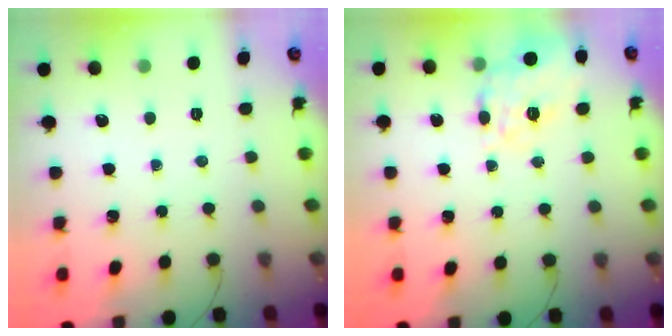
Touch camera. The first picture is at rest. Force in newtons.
{"total": 18.9, "press": 18.8, "slide": 2.2}